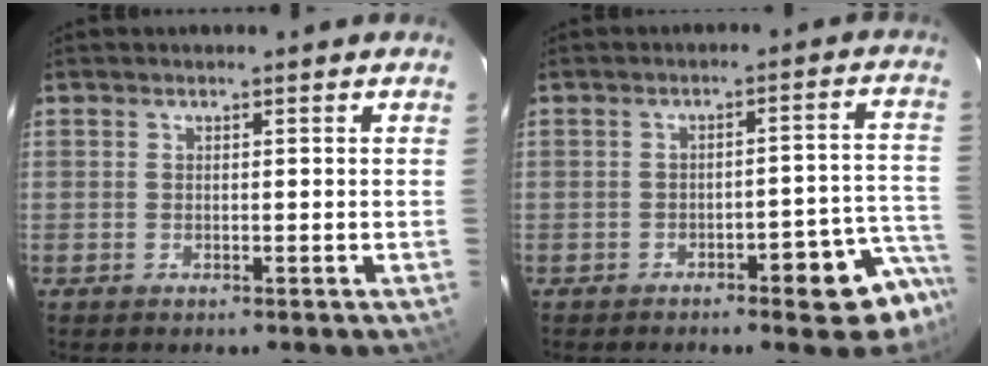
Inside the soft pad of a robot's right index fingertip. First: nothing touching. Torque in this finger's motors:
{"motor_torque": [0.87, -0.75, 0.14, 0.01]}